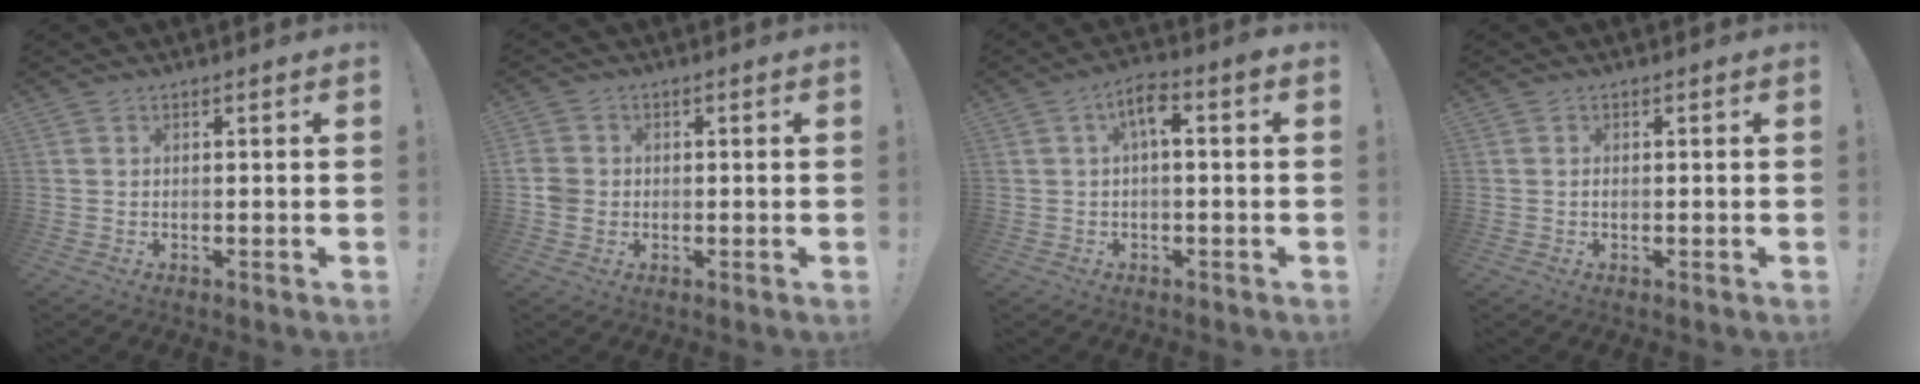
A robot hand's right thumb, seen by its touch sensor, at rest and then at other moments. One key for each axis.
{"total": 4.0, "fx": -0.7, "fy": 3.6, "fz": 1.6, "tx": -0.020, "ty": 0.003, "tz": -0.013}
{"total": 6.0, "fx": 0.6, "fy": 2.1, "fz": 5.6, "tx": -0.098, "ty": 0.006, "tz": 0.008}
{"total": 0.7, "fx": -0.4, "fy": 0.3, "fz": 0.5, "tx": -0.017, "ty": 0.005, "tz": -0.007}